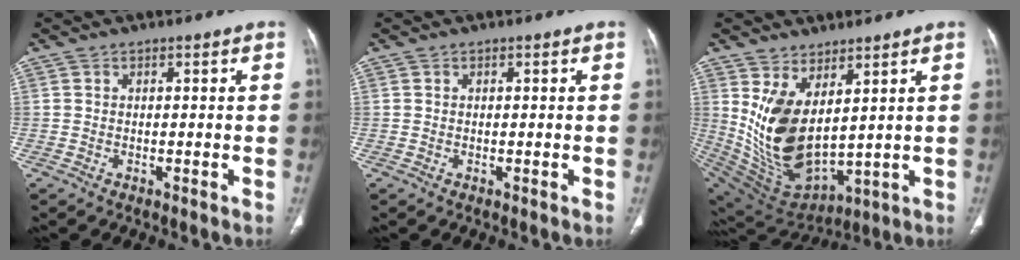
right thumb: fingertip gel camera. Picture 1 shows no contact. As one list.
[{"total": 0.0}, {"total": 15.1, "force": [4.5, 7.8, 12.2], "torque": [-0.220, -0.043, 0.120]}]